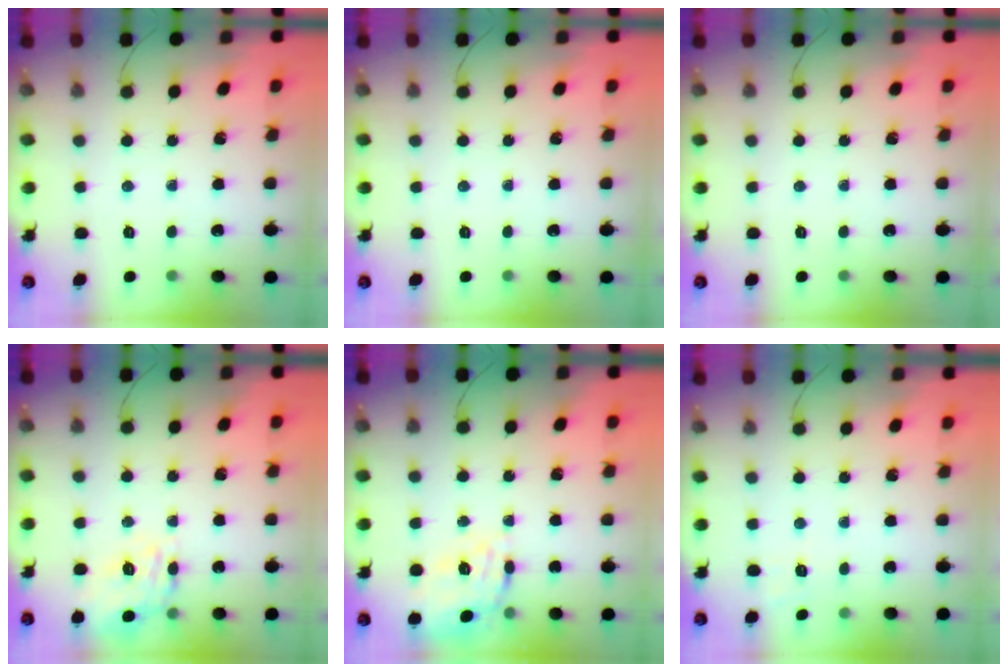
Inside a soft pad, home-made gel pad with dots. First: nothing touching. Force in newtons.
{"total": 0.0}
{"total": 0.0}
{"total": 17.4, "press": 17.3, "slide": 1.9}
{"total": 12.0, "press": 12.0, "slide": 0.4}
{"total": 1.9, "press": 1.1, "slide": 1.6}